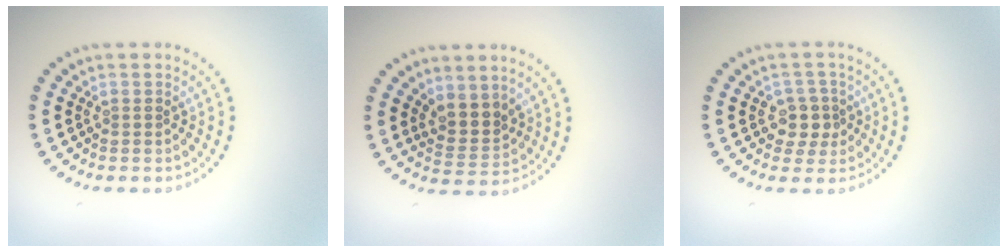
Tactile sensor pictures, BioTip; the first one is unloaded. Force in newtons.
{"total": 2.7, "press": 2.0, "slide": 1.8}
{"total": 2.4, "press": 2.1, "slide": 1.0}